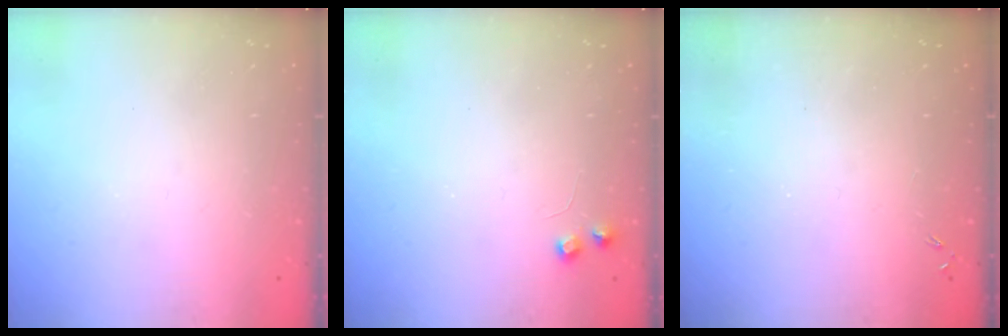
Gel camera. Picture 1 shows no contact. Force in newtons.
{"total": 4.6, "press": 4.6, "slide": 0.7}
{"total": 0.0}